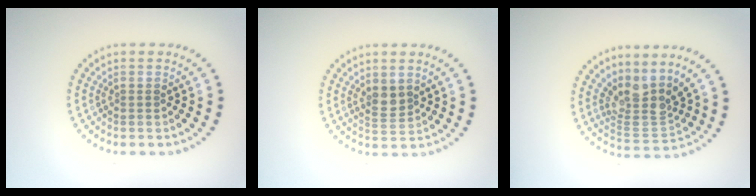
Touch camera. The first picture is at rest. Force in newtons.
{"total": 2.0, "press": 1.8, "slide": 0.9}
{"total": 3.7, "press": 2.6, "slide": 2.6}